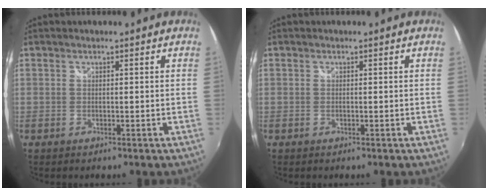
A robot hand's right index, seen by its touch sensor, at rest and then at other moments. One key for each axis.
{"total": 0.0}